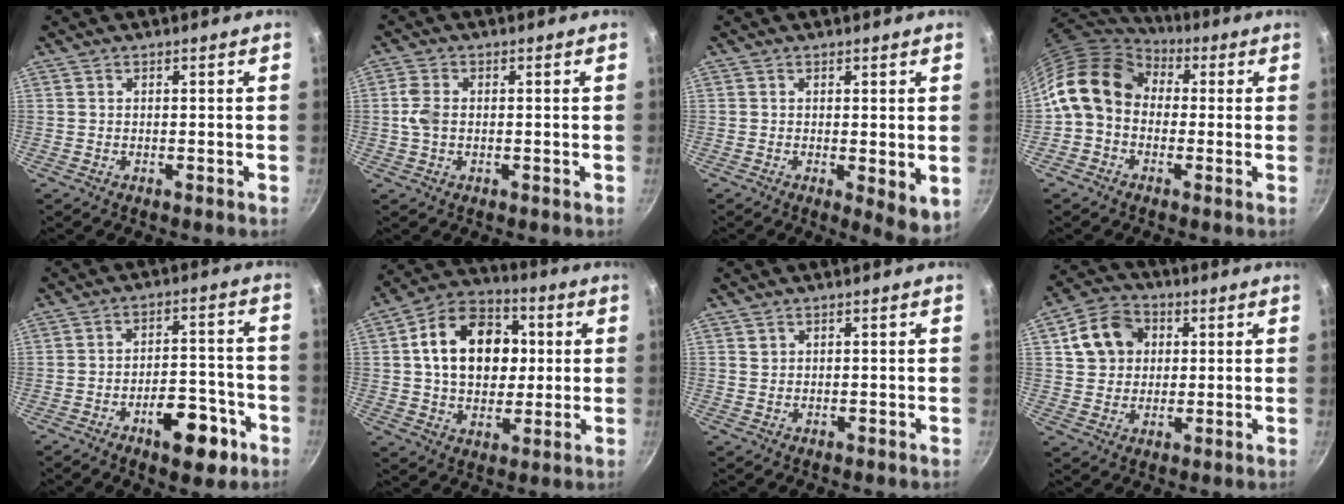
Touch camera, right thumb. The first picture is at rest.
{"total": 3.9, "force": [-0.1, 2.7, 2.9], "torque": [-0.060, 0.008, -0.006]}
{"total": 5.3, "force": [0.0, 1.9, 5.0], "torque": [-0.060, -0.016, 0.003]}
{"total": 13.7, "force": [1.2, 10.8, 8.4], "torque": [-0.131, 0.035, 0.001]}
{"total": 10.8, "force": [-5.5, 5.1, 7.8], "torque": [-0.080, 0.039, -0.070]}
{"total": 18.1, "force": [2.8, 13.3, 12.0], "torque": [-0.159, 0.020, 0.037]}
{"total": 0.9, "force": [0.5, 0.7, 0.2], "torque": [0.001, 0.003, 0.010]}
{"total": 10.5, "force": [2.7, 8.7, 5.2], "torque": [-0.068, 0.013, 0.039]}